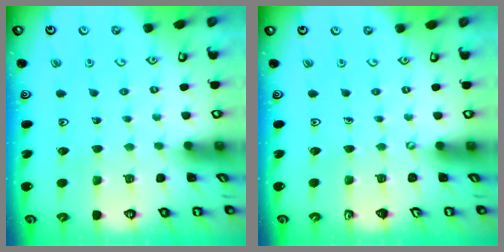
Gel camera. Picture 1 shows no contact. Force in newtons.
{"total": 0.0}